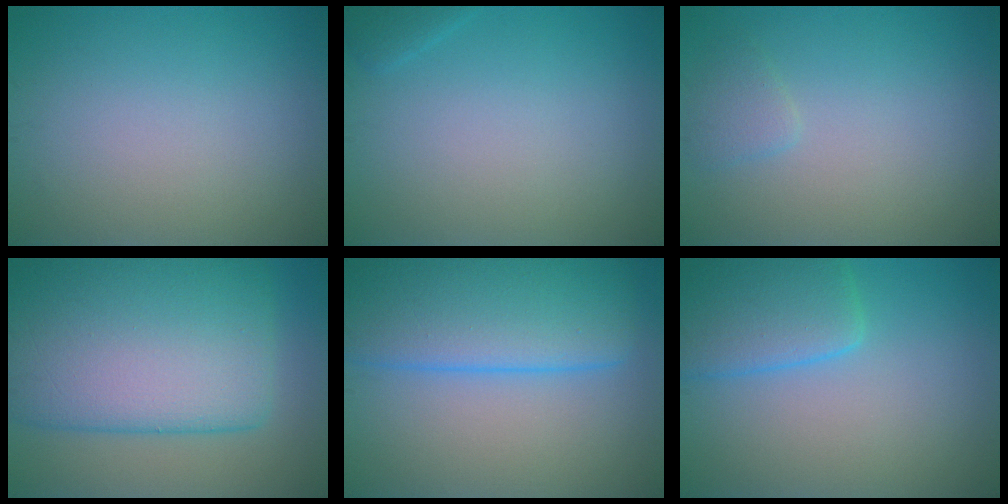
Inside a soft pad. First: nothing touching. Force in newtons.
{"total": 0.9, "press": 0.9, "slide": 0.1}
{"total": 1.2, "press": 1.2, "slide": 0.1}
{"total": 14.8, "press": 14.8, "slide": 0.4}
{"total": 9.7, "press": 9.7, "slide": 0.5}
{"total": 5.4, "press": 5.4, "slide": 0.3}